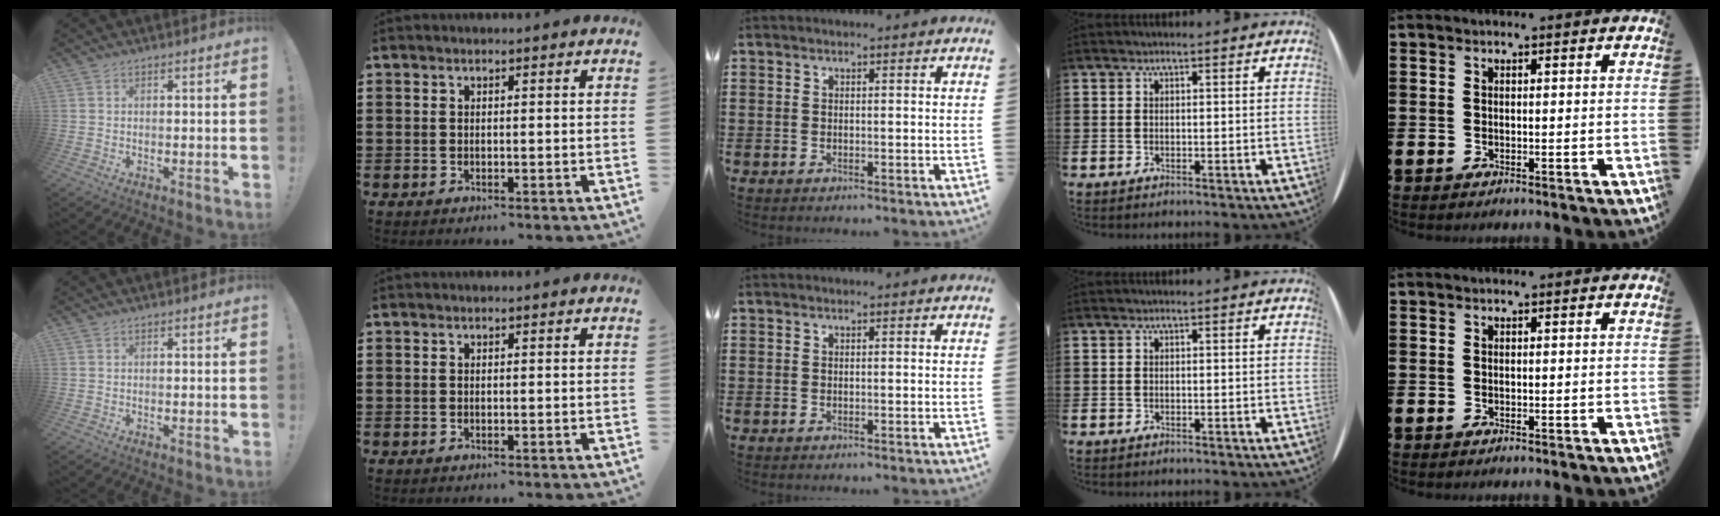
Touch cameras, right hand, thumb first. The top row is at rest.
{}